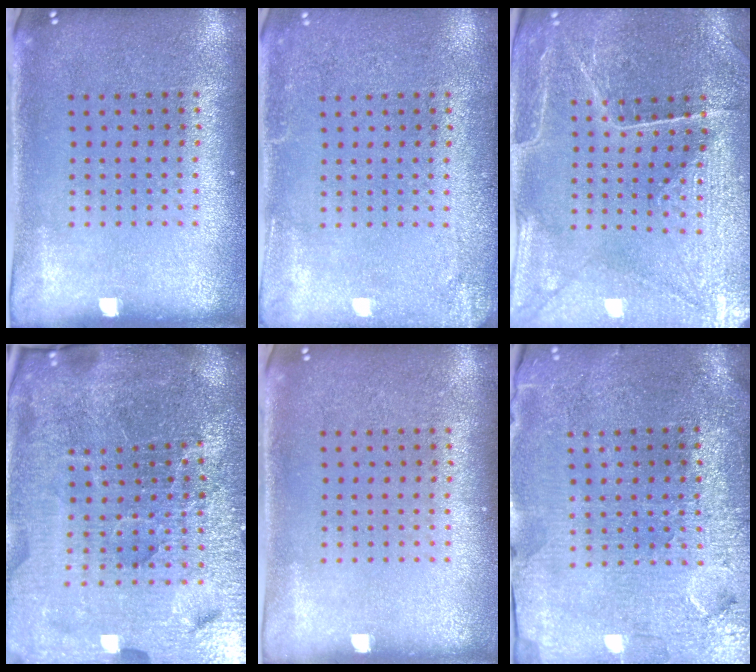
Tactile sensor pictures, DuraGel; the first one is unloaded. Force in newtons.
{"total": 2.0, "press": 1.9, "slide": 0.1}
{"total": 2.7, "press": 2.7, "slide": 0.2}
{"total": 6.3, "press": 5.7, "slide": 2.7}
{"total": 0.0}
{"total": 3.6, "press": 3.4, "slide": 1.4}